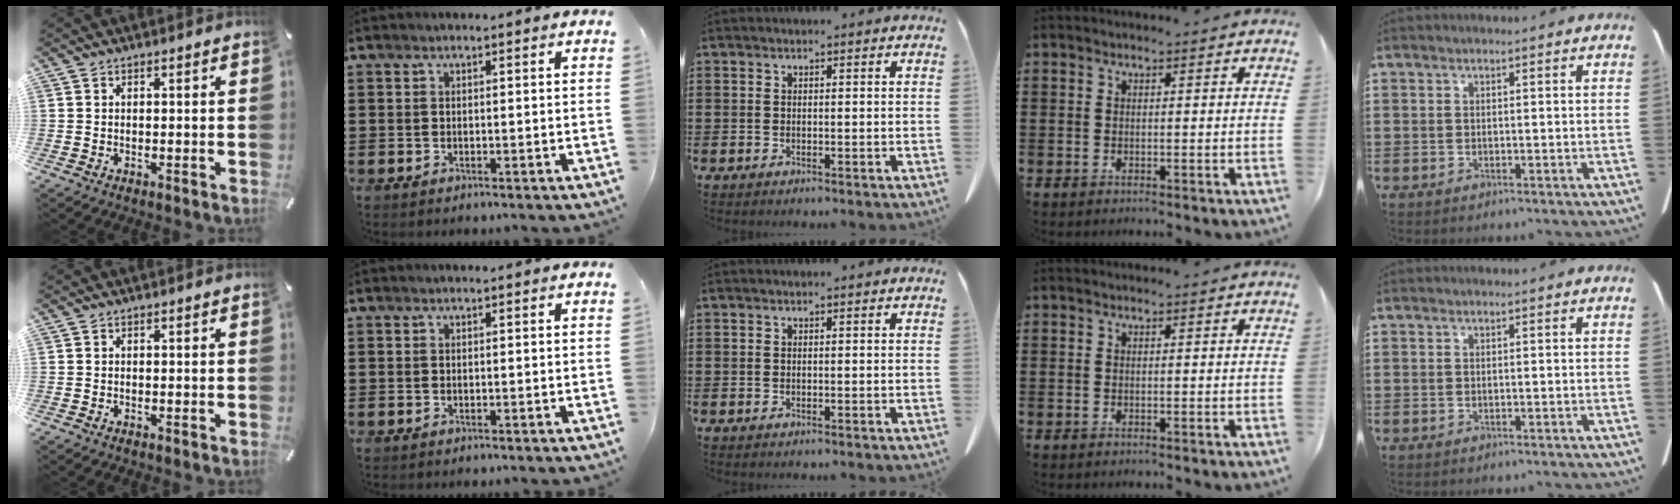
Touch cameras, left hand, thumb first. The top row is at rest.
{}